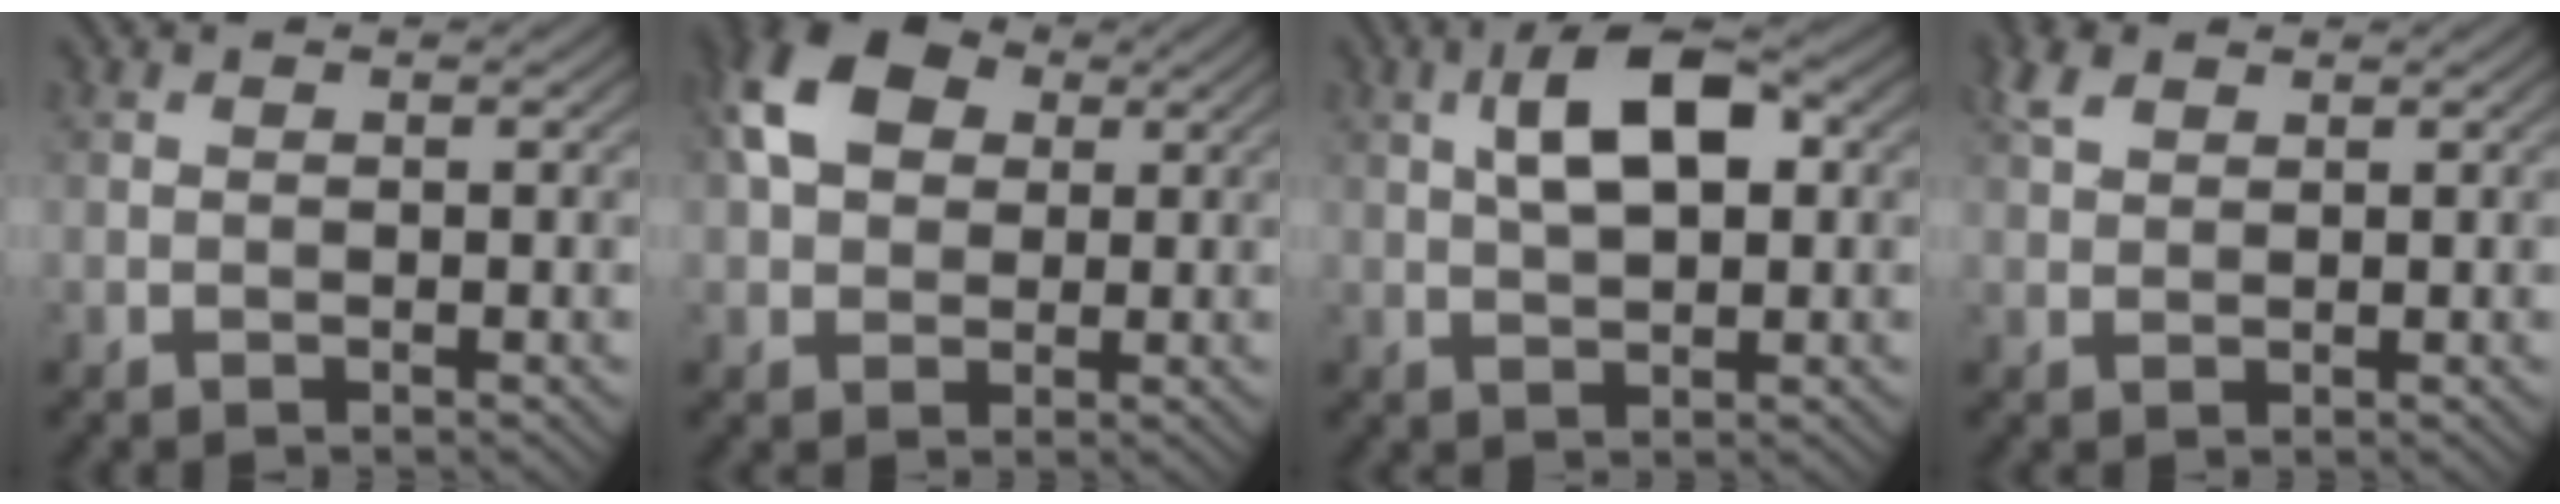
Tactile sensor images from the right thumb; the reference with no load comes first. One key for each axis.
{"total": 8.6, "fx": 2.5, "fy": 6.3, "fz": 5.4, "tx": -0.127, "ty": 0.021, "tz": 0.038}
{"total": 7.5, "fx": 2.0, "fy": 3.4, "fz": 6.4, "tx": -0.118, "ty": 0.013, "tz": 0.031}
{"total": 2.9, "fx": 1.8, "fy": 1.7, "fz": 1.6, "tx": -0.039, "ty": 0.009, "tz": 0.035}